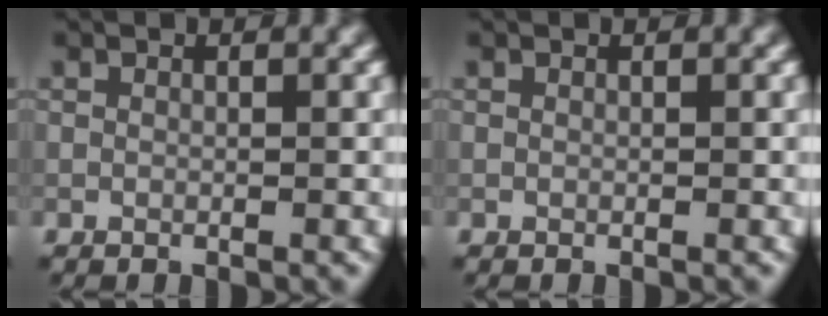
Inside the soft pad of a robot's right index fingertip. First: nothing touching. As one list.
[{"total": 0.0}]